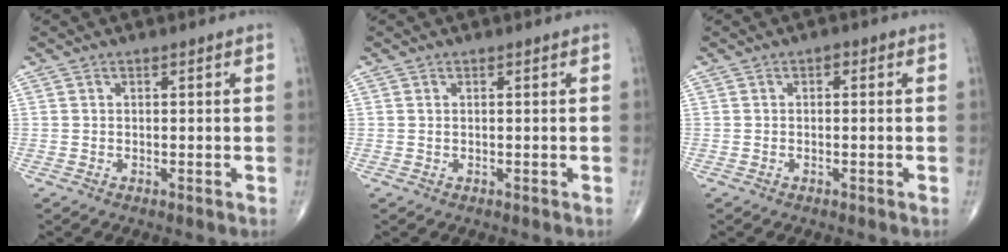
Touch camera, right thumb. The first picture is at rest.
{"total": 0.0}
{"total": 0.9, "force": [0.1, 0.6, 0.7], "torque": [0.000, 0.005, -0.007]}